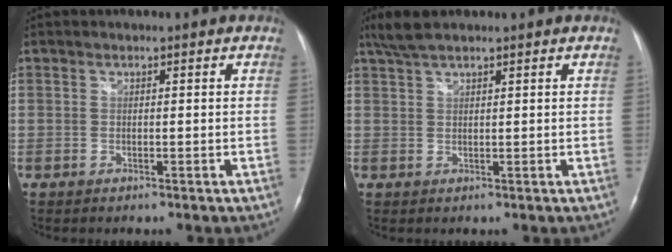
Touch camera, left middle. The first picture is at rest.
{"total": 3.8, "force": [3.1, 0.6, 2.1], "torque": [-0.054, 0.013, 0.065]}